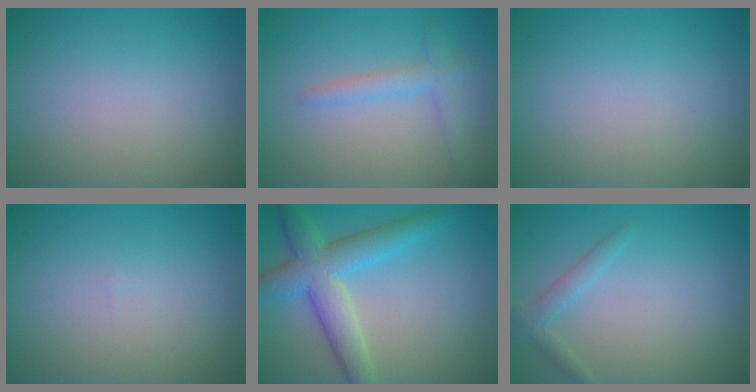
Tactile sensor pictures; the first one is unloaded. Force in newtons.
{"total": 2.1, "press": 2.1, "slide": 0.1}
{"total": 0.0}
{"total": 0.0}
{"total": 6.1, "press": 6.1, "slide": 0.2}
{"total": 1.6, "press": 1.6, "slide": 0.1}